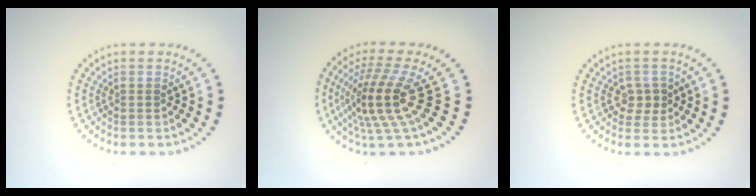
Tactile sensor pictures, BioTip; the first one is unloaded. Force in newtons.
{"total": 5.1, "press": 3.6, "slide": 3.5}
{"total": 1.7, "press": 1.6, "slide": 0.5}